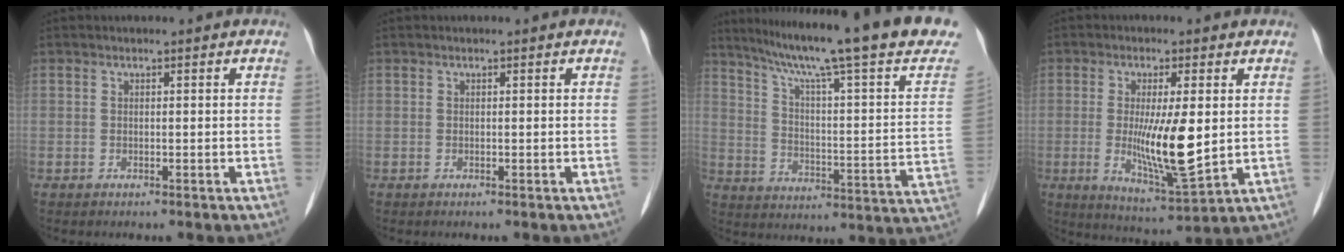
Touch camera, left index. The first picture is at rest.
{"total": 0.0}
{"total": 25.6, "force": [20.1, 0.9, 15.8], "torque": [-0.238, -0.033, 0.265]}
{"total": 10.0, "force": [0.2, 1.8, 9.9], "torque": [-0.179, -0.023, 0.007]}